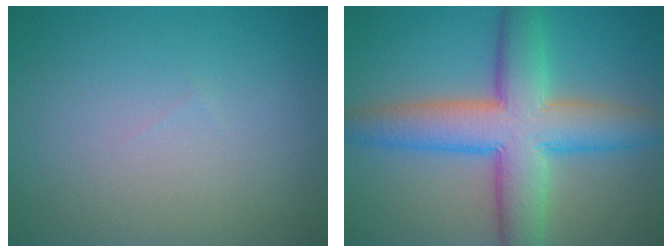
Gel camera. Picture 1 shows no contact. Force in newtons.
{"total": 9.3, "press": 9.3, "slide": 0.1}